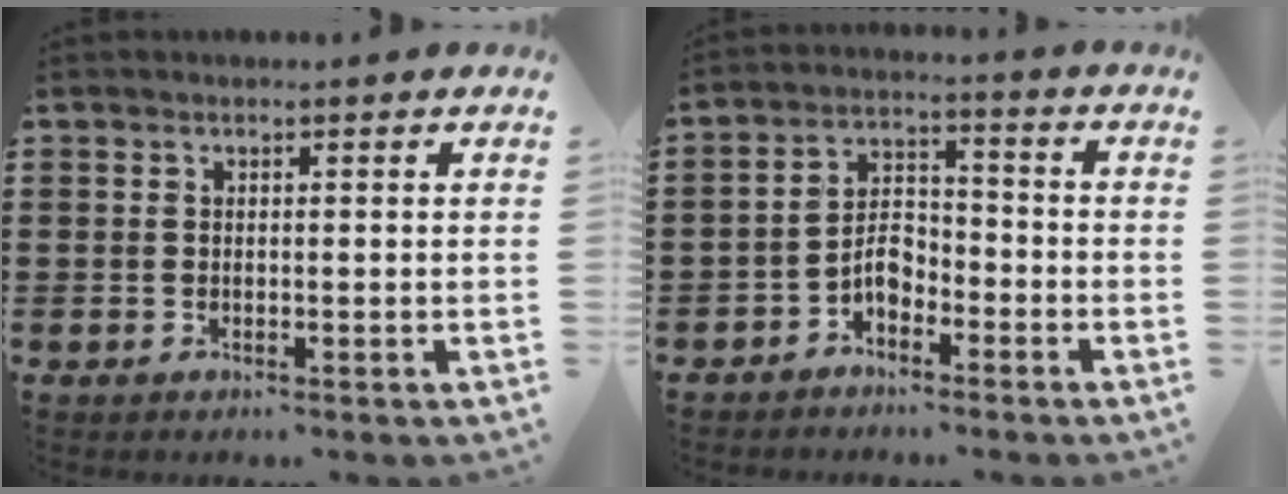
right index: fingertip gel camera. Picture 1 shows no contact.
{"total": 4.6, "force": [-2.8, 2.7, 2.5], "torque": [-0.053, 0.011, -0.055]}